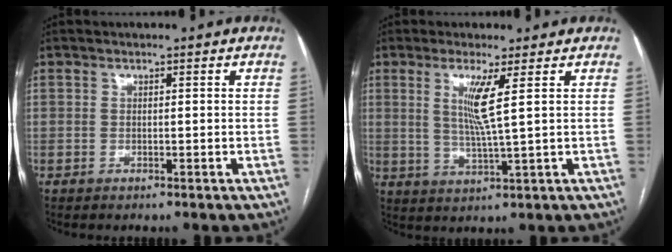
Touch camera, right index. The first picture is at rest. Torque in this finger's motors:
{"motor_torque": [0.49, 0.36, 0.35, 0.11]}